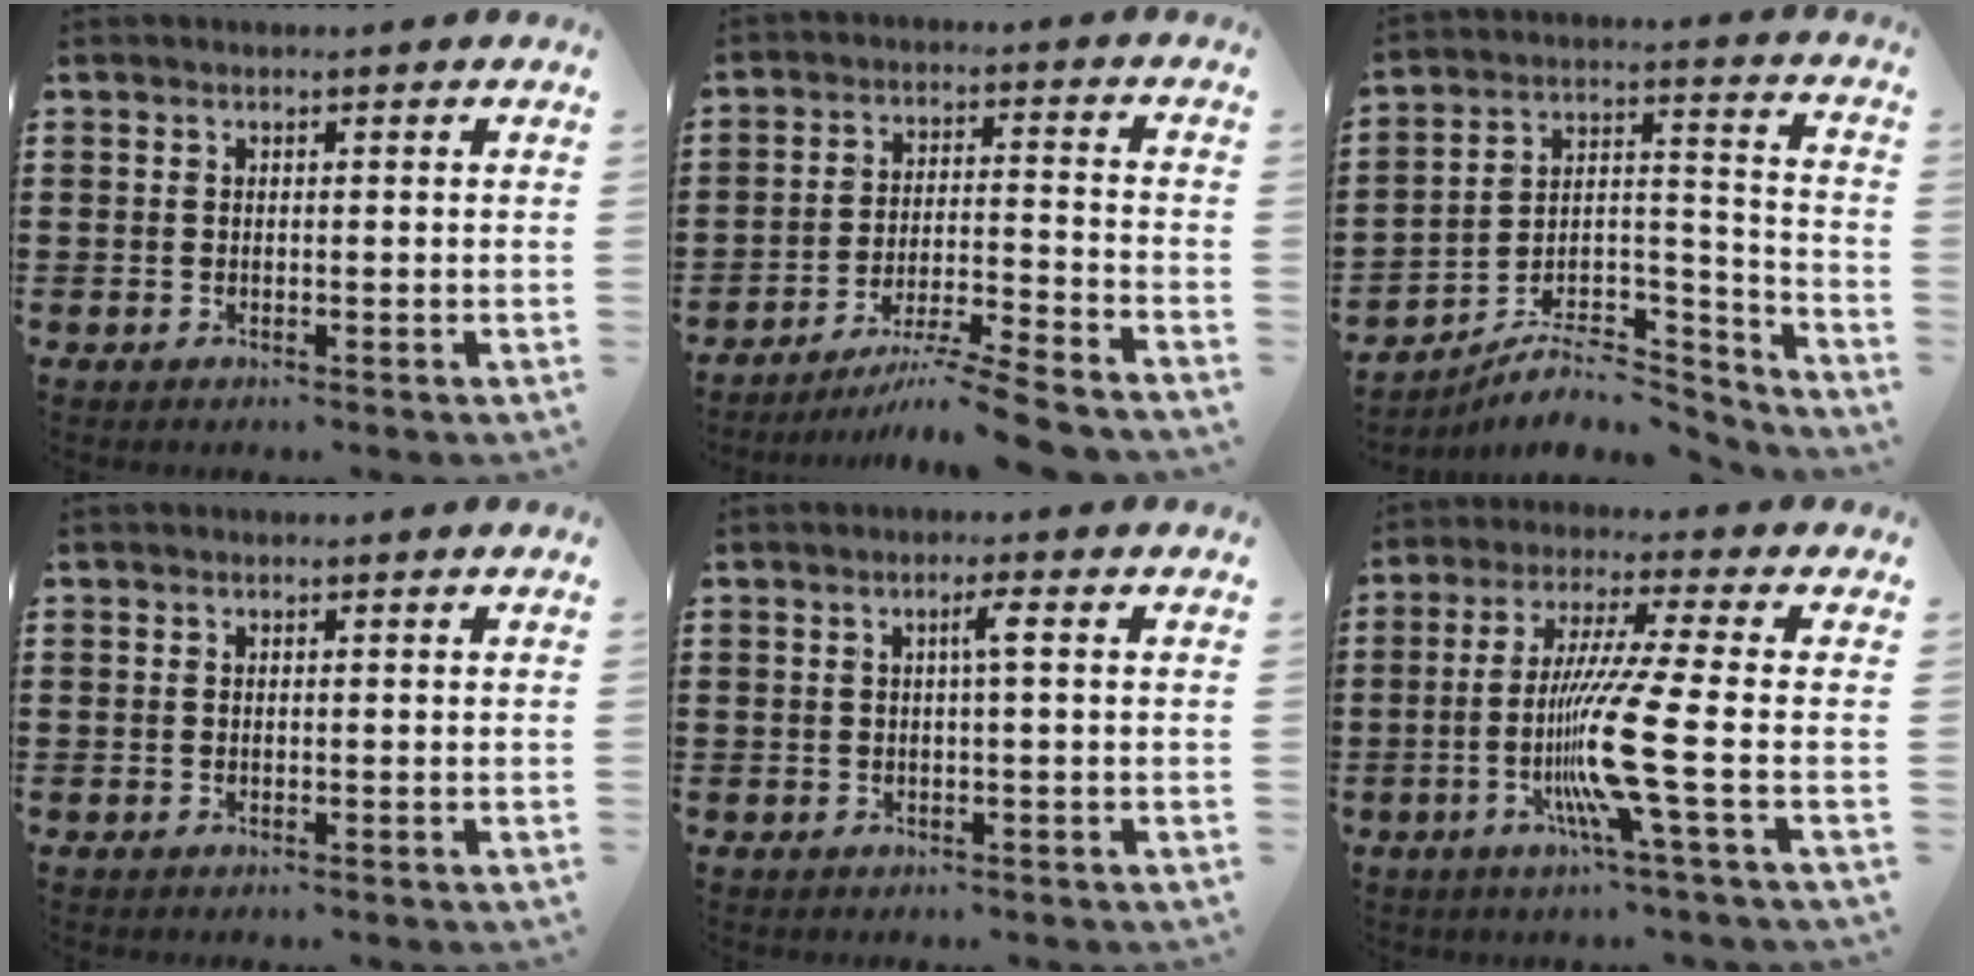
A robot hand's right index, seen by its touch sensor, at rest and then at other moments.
{"total": 7.6, "force": [-6.8, -0.4, 3.5], "torque": [-0.058, -0.001, -0.131]}
{"total": 7.3, "force": [-6.4, 2.8, 2.3], "torque": [-0.027, 0.017, -0.119]}
{"total": 0.0}
{"total": 2.2, "force": [0.3, -0.2, 2.2], "torque": [-0.042, 0.000, 0.001]}
{"total": 11.9, "force": [-3.1, -0.9, 11.5], "torque": [-0.239, -0.025, -0.070]}